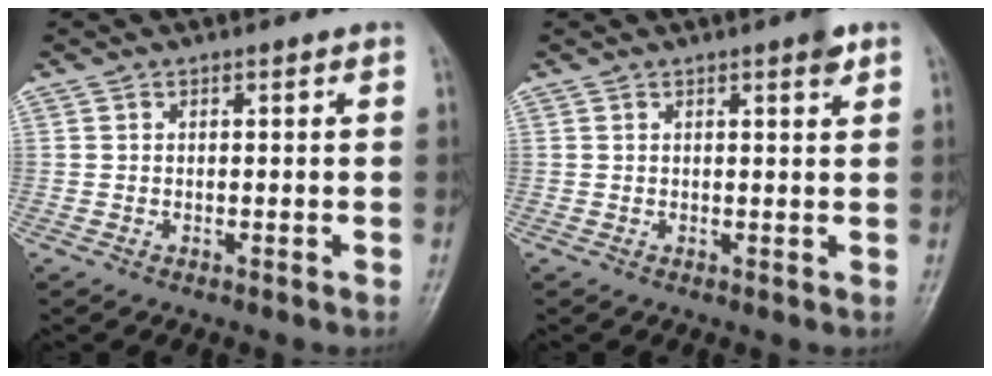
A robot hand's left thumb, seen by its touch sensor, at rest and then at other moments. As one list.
[{"total": 2.3, "force": [1.4, 0.4, 1.7], "torque": [-0.023, -0.007, 0.017]}]